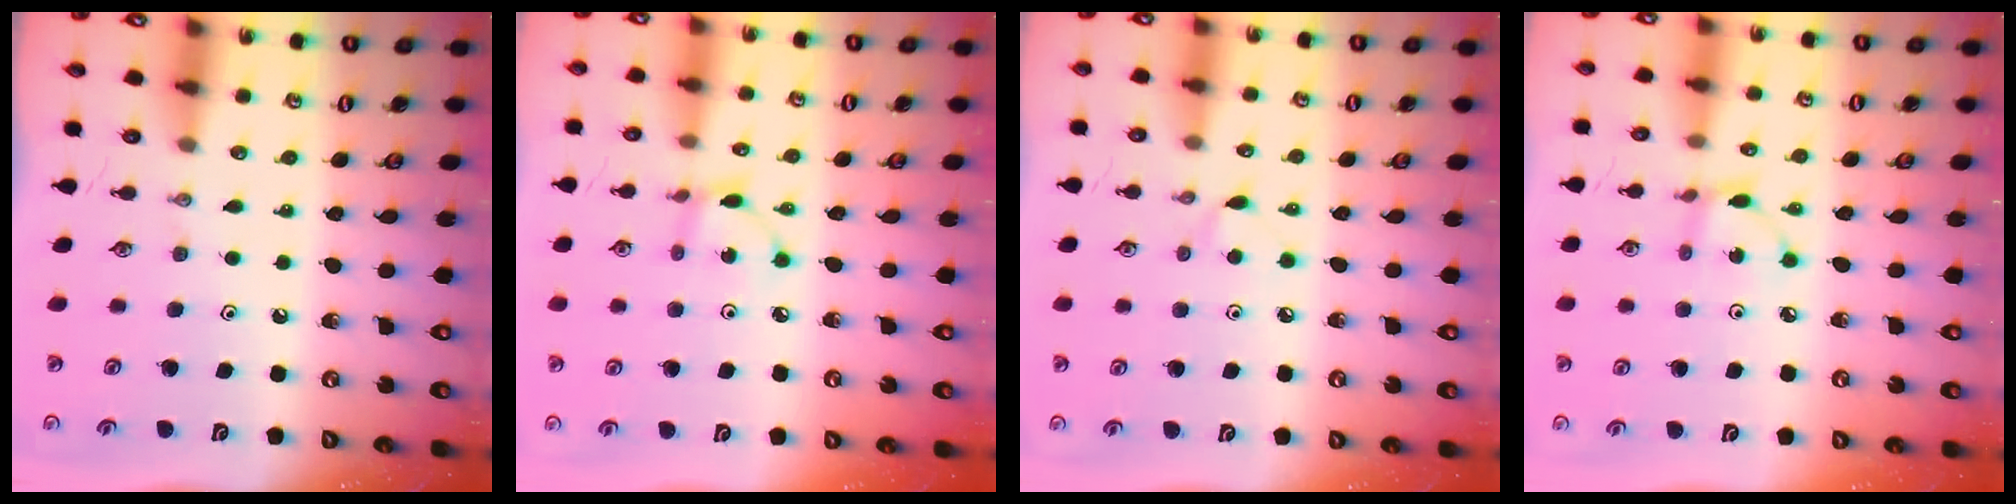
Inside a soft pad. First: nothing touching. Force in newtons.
{"total": 2.2, "press": 2.2, "slide": 0.2}
{"total": 3.8, "press": 3.8, "slide": 0.4}
{"total": 2.5, "press": 2.5, "slide": 0.1}